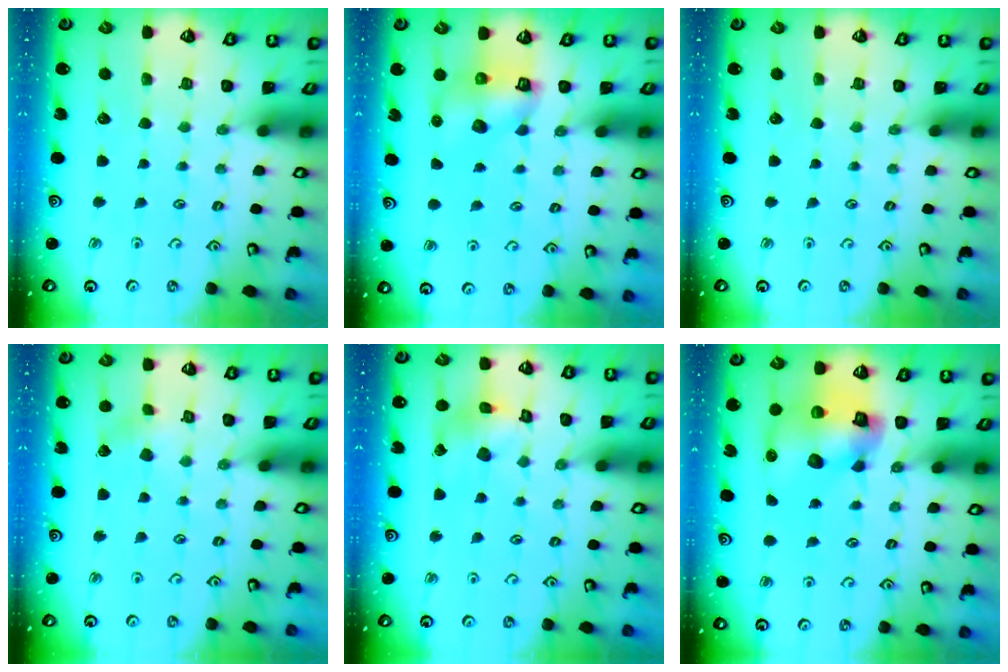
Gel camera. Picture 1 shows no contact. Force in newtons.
{"total": 7.2, "press": 7.1, "slide": 0.9}
{"total": 0.0}
{"total": 2.9, "press": 2.9, "slide": 0.3}
{"total": 7.4, "press": 7.3, "slide": 0.8}
{"total": 12.4, "press": 12.3, "slide": 2.0}